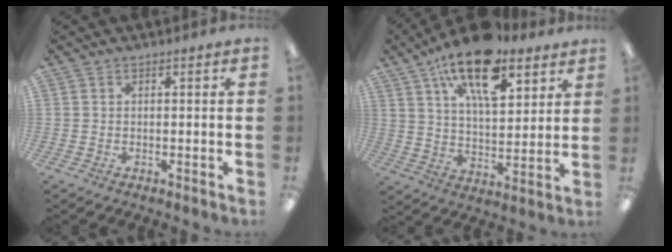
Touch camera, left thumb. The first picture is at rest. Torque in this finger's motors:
{"motor_torque": [1.36, 0.96, 1.73, -1.04, 0.31]}